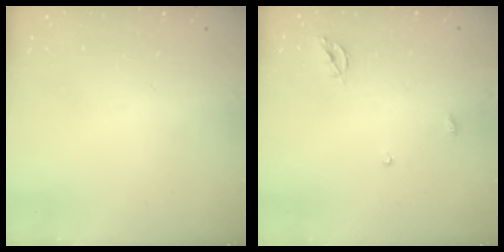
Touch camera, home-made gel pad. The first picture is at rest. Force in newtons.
{"total": 5.7, "press": 5.6, "slide": 0.5}